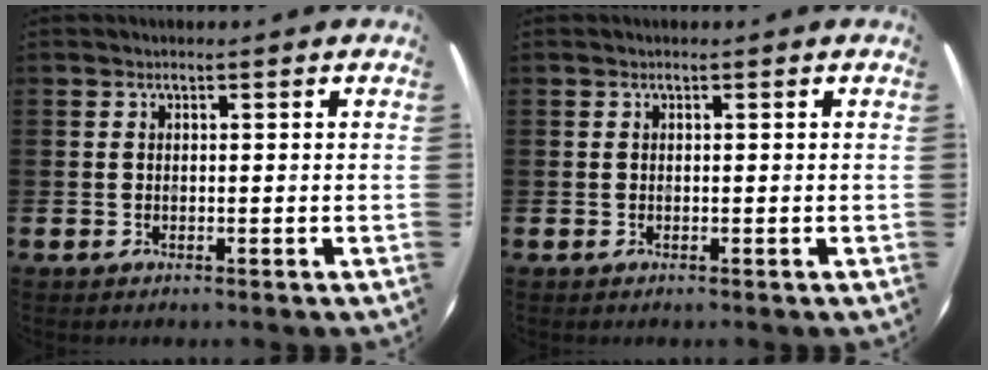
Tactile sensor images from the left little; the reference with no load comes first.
{"total": 0.0}